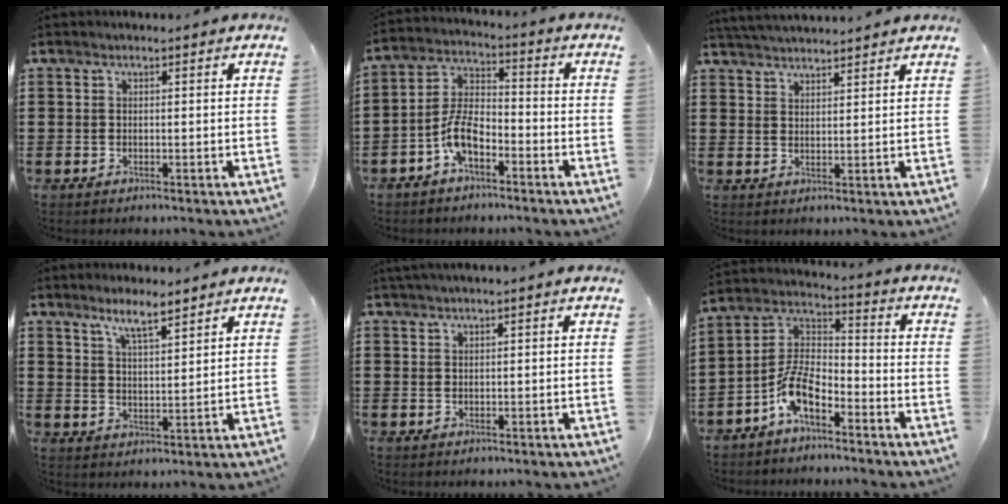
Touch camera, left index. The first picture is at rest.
{"total": 6.8, "force": [-3.8, 2.8, 4.9], "torque": [-0.118, 0.004, -0.079]}
{"total": 3.2, "force": [3.2, -0.2, 0.2], "torque": [-0.014, -0.008, 0.059]}
{"total": 5.0, "force": [4.1, 0.5, 2.8], "torque": [-0.066, -0.004, 0.072]}
{"total": 1.0, "force": [0.7, -0.1, 0.7], "torque": [-0.012, -0.001, 0.014]}
{"total": 8.1, "force": [-5.4, 2.9, 5.2], "torque": [-0.131, -0.005, -0.113]}